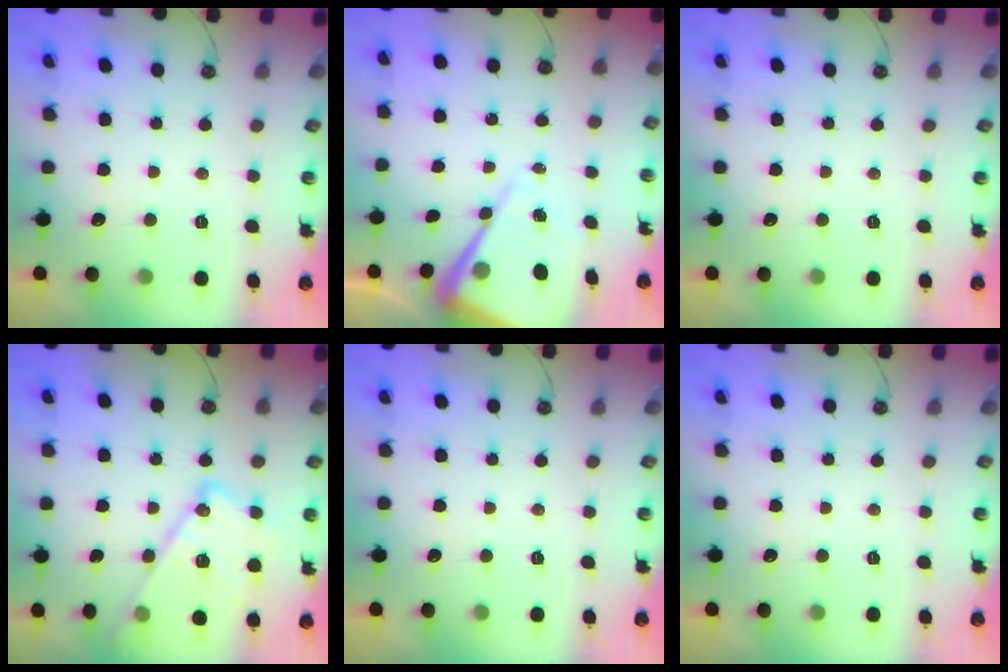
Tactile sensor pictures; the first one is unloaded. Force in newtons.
{"total": 10.3, "press": 10.3, "slide": 0.9}
{"total": 0.0}
{"total": 15.5, "press": 15.5, "slide": 0.7}
{"total": 0.0}
{"total": 0.0}